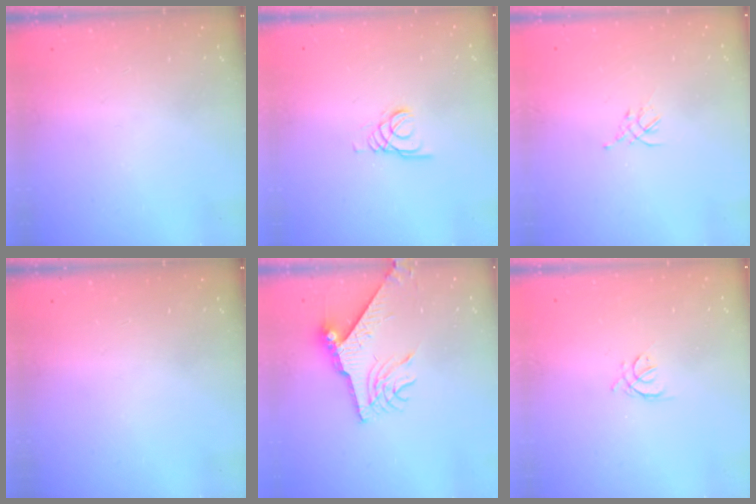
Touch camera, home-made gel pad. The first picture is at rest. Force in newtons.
{"total": 1.5, "press": 1.5, "slide": 0.1}
{"total": 1.5, "press": 1.4, "slide": 0.6}
{"total": 0.0}
{"total": 9.4, "press": 9.3, "slide": 0.8}
{"total": 2.4, "press": 2.3, "slide": 0.6}